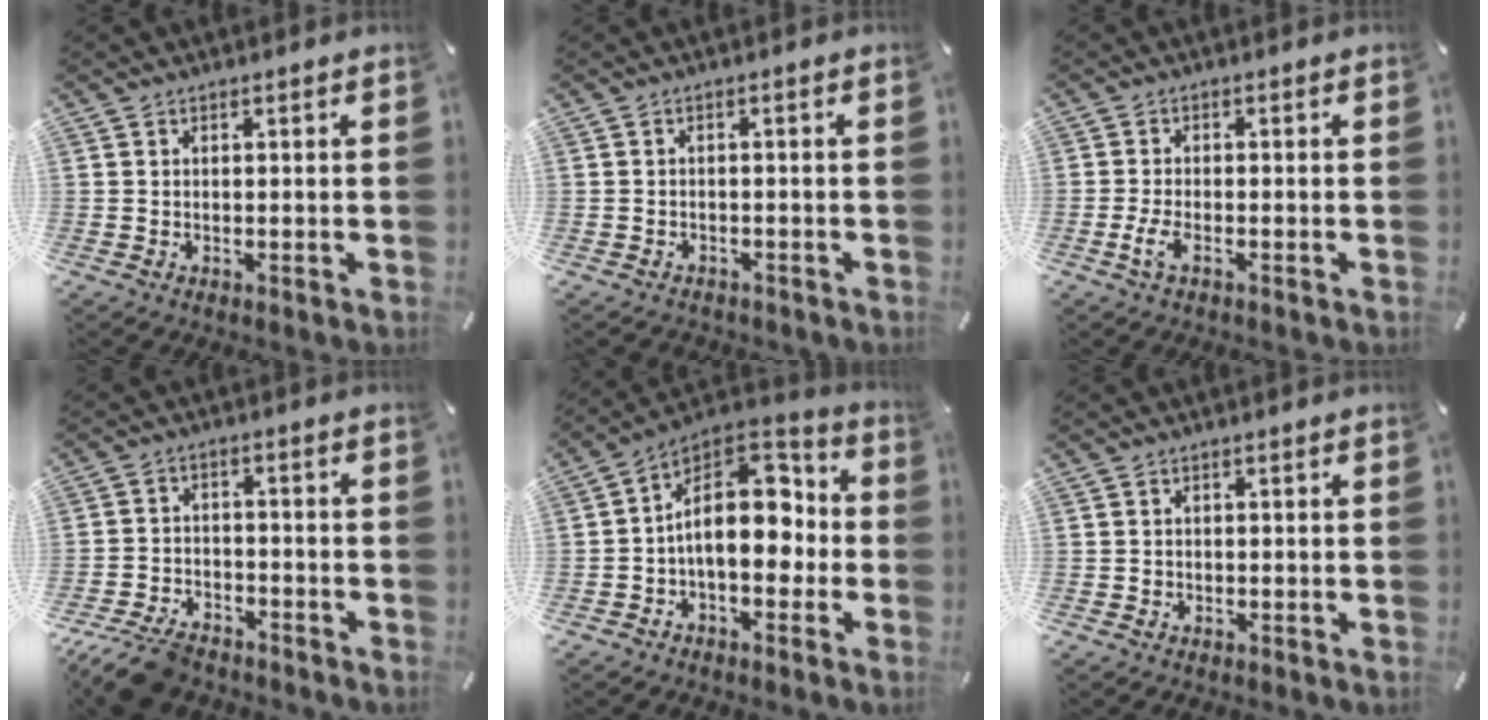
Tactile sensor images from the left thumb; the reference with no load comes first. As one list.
[{"total": 1.5, "force": [-1.3, 0.8, 0.2], "torque": [-0.005, 0.006, -0.028]}, {"total": 3.5, "force": [-1.8, 1.1, 2.8], "torque": [-0.071, -0.004, -0.037]}, {"total": 8.5, "force": [-7.0, 3.6, 3.3], "torque": [-0.059, 0.036, -0.131]}, {"total": 16.0, "force": [0.4, 10.5, 12.1], "torque": [-0.177, -0.005, 0.006]}, {"total": 0.6, "force": [-0.4, 0.5, 0.1], "torque": [0.000, 0.004, -0.009]}]